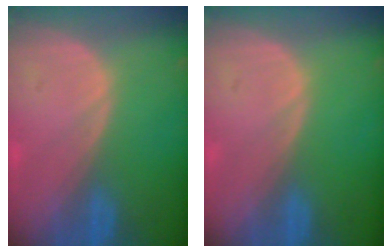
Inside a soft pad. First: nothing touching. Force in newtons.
{"total": 0.0}